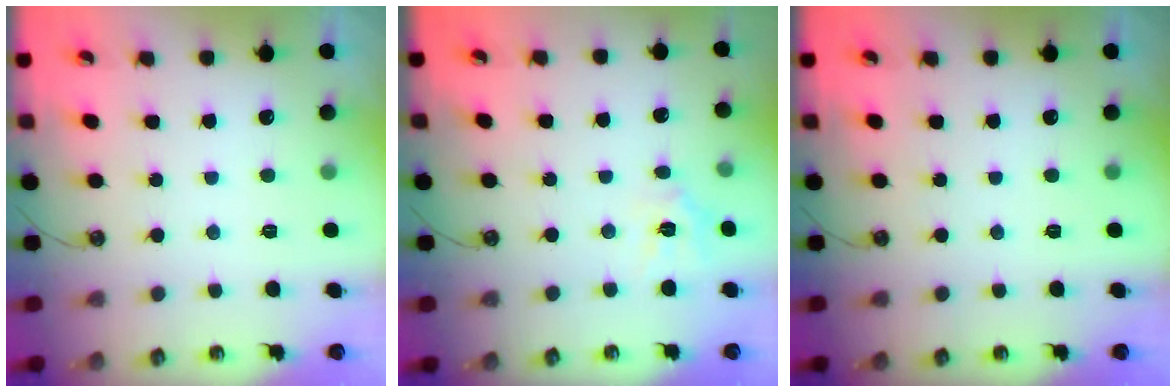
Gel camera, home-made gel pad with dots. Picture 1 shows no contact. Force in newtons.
{"total": 7.3, "press": 7.3, "slide": 0.7}
{"total": 0.0}